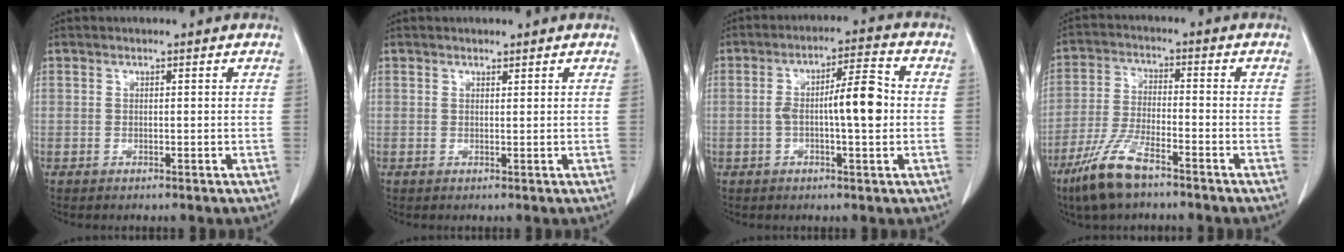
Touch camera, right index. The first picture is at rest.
{"total": 0.5, "force": [0.5, 0.1, 0.1], "torque": [-0.008, -0.003, 0.009]}
{"total": 8.2, "force": [-0.4, 1.4, 8.1], "torque": [-0.135, 0.015, -0.010]}
{"total": 9.3, "force": [-6.5, 1.9, 6.3], "torque": [-0.138, -0.019, -0.124]}